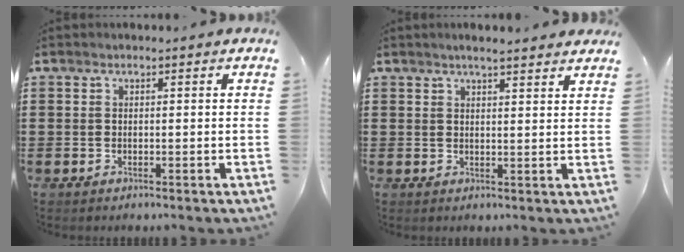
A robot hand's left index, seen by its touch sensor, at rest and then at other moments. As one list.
[{"total": 2.6, "force": [2.4, 0.0, 1.0], "torque": [-0.024, 0.002, 0.044]}]